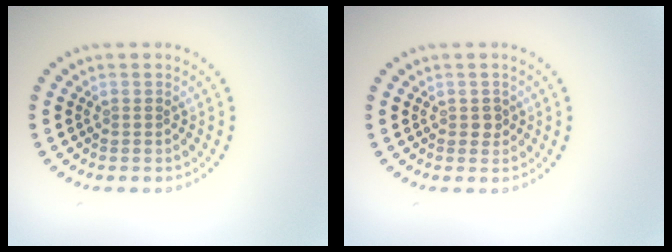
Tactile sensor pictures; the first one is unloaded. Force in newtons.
{"total": 0.9, "press": 0.9, "slide": 0.2}